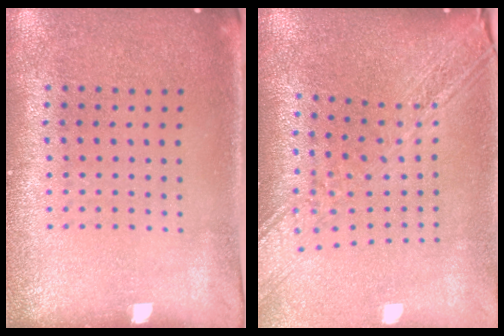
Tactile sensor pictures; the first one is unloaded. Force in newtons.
{"total": 2.9, "press": 2.2, "slide": 1.9}